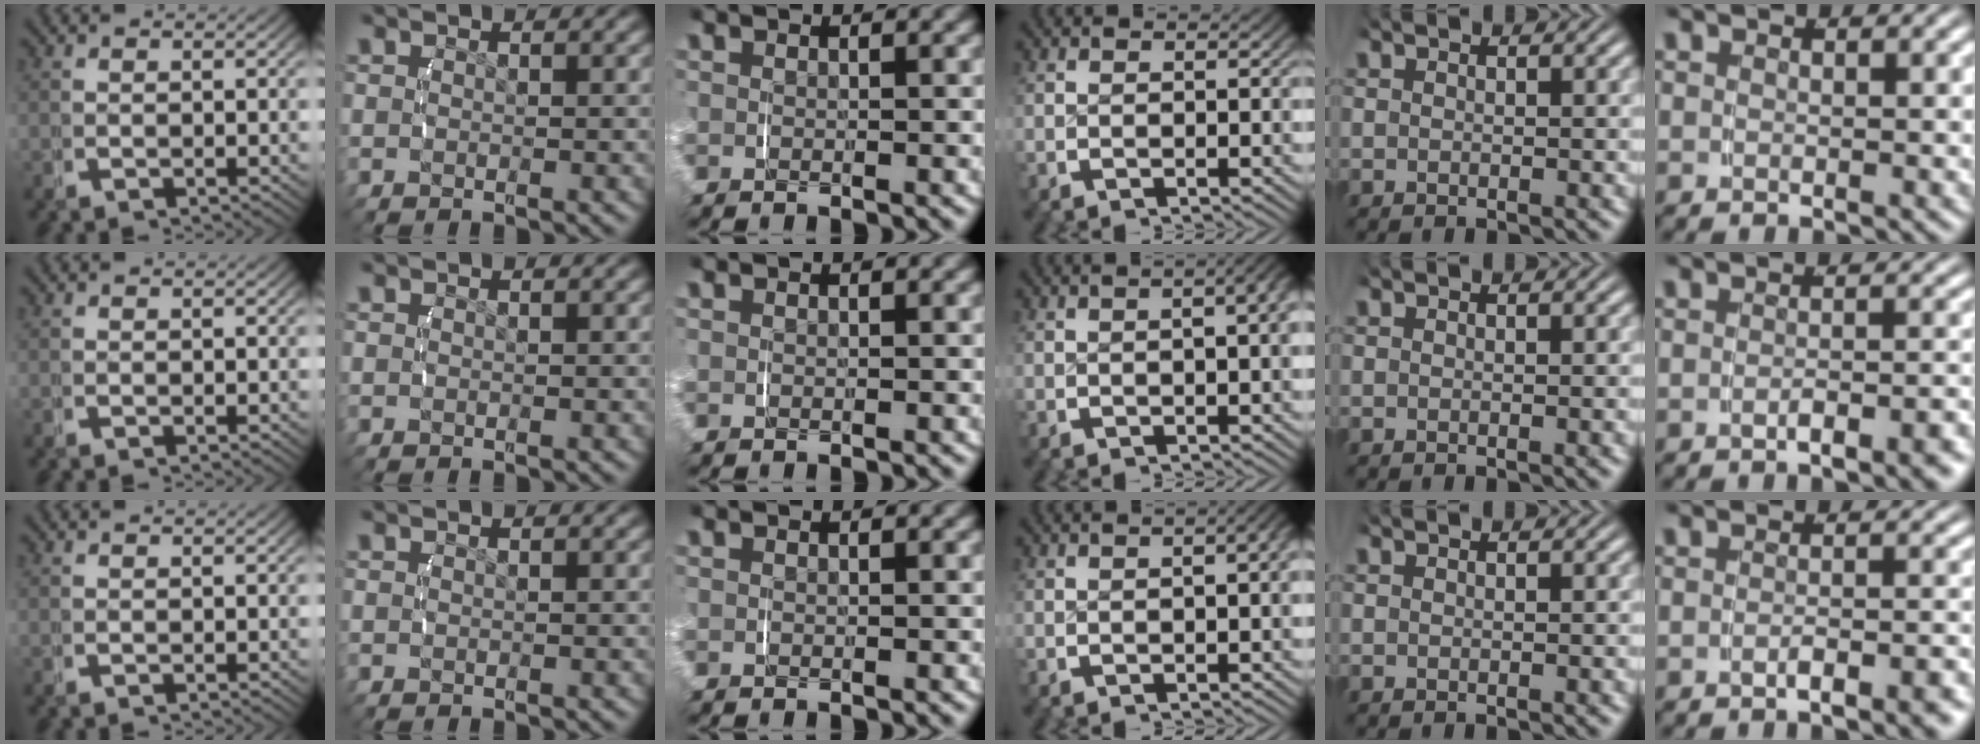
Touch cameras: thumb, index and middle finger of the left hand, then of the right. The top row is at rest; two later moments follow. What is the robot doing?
{"motion": "lift_and_place", "object": "jewelry box"}